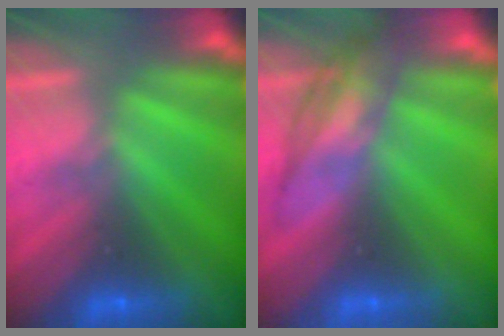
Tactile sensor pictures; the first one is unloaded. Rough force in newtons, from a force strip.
{"total": 2.6}